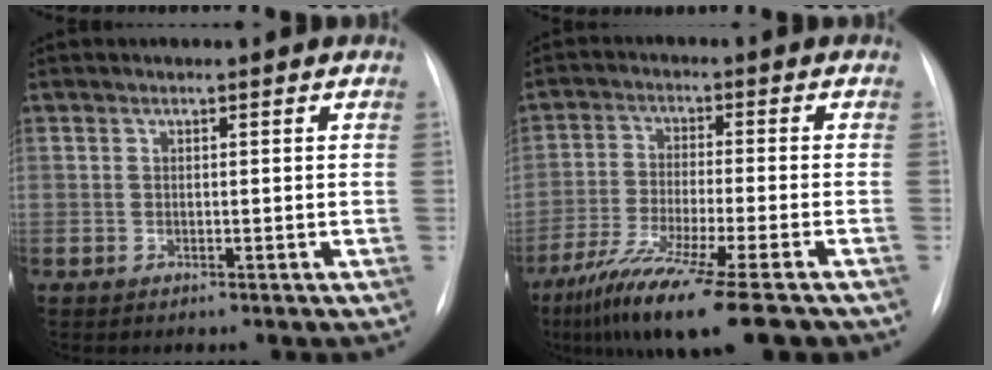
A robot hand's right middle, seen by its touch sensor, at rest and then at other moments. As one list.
[{"total": 14.9, "force": [-10.6, 0.4, 10.5], "torque": [-0.192, -0.048, -0.176]}]